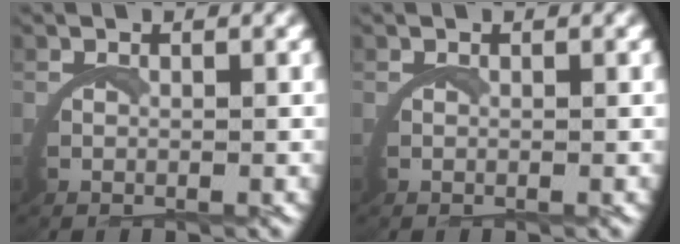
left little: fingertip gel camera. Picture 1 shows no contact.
{"total": 0.0}